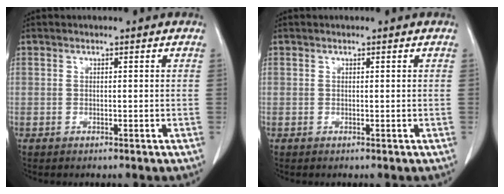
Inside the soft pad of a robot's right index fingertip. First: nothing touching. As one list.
[{"total": 0.0}]